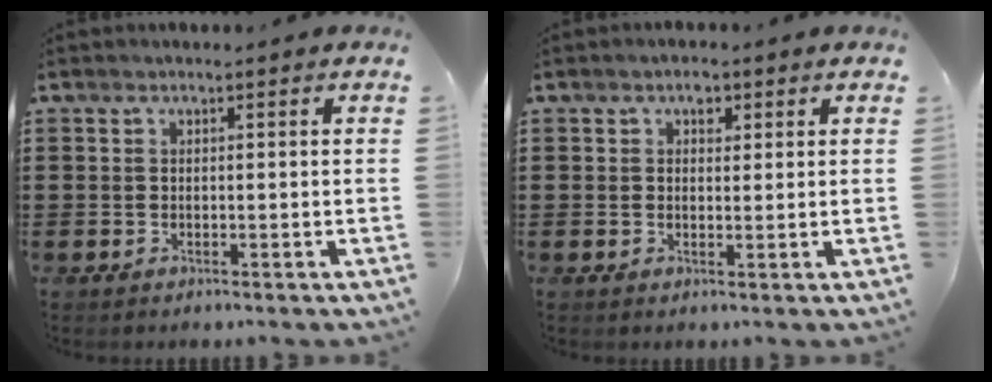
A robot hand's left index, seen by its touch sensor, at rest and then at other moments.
{"total": 2.3, "force": [1.4, 1.4, 1.1], "torque": [-0.008, 0.004, 0.021]}